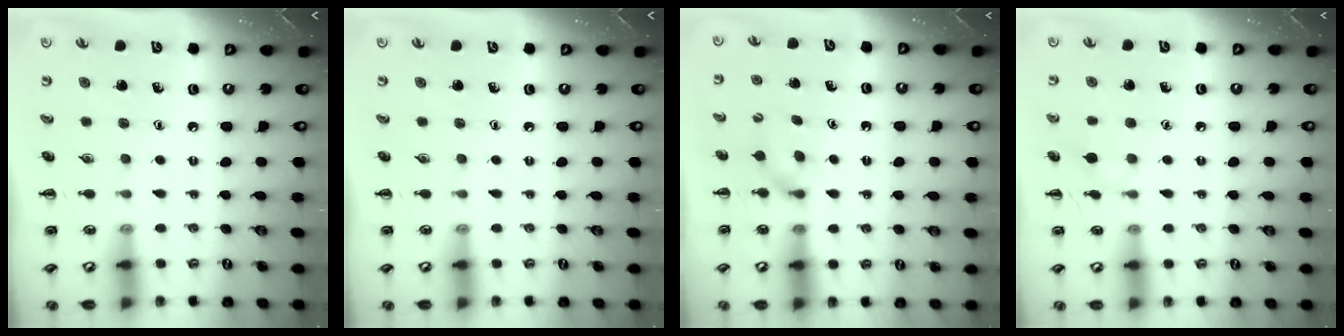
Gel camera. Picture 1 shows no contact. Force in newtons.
{"total": 0.0}
{"total": 4.9, "press": 4.7, "slide": 1.4}
{"total": 5.7, "press": 5.4, "slide": 1.9}